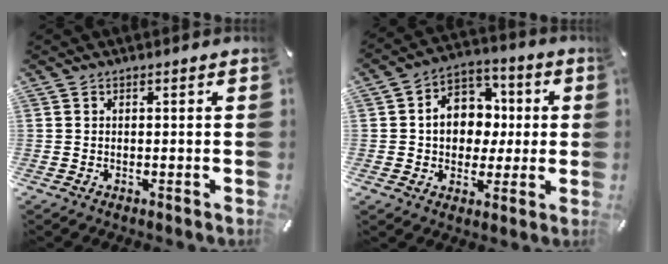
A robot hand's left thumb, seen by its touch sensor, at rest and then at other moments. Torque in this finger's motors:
{"motor_torque": [1.43, 1.43, 0.83, -0.01, 0.20]}